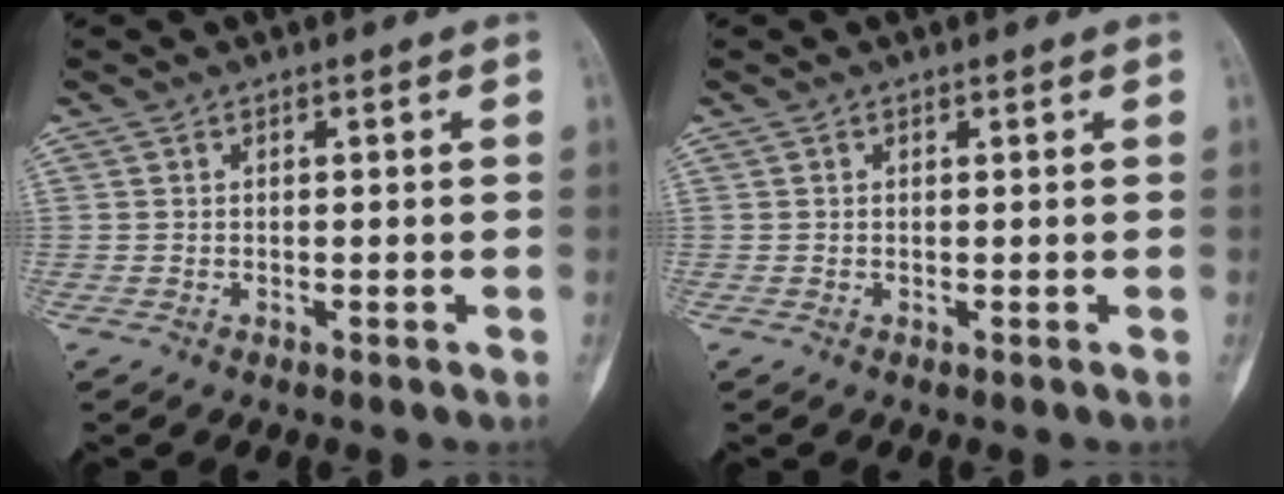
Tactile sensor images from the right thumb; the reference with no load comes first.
{"total": 0.0}